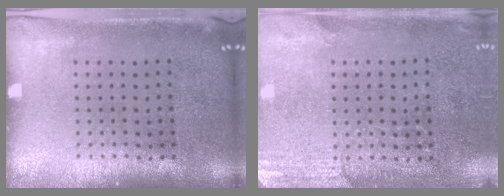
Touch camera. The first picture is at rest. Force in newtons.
{"total": 2.6, "press": 2.3, "slide": 1.2}